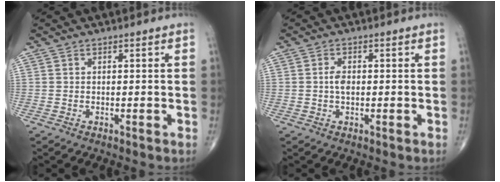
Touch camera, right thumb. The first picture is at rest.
{"total": 2.4, "force": [-0.1, 1.4, 1.9], "torque": [-0.034, 0.002, -0.003]}